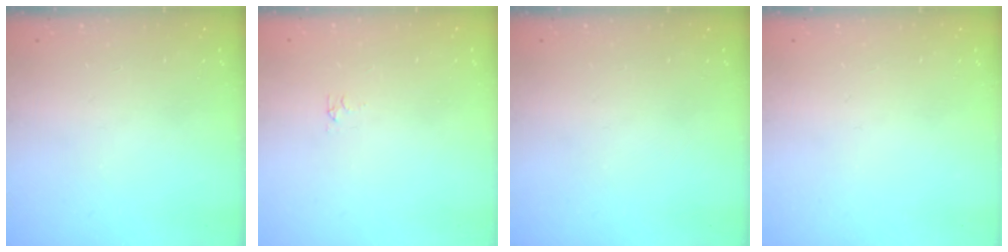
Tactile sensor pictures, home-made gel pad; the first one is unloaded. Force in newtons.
{"total": 2.9, "press": 2.9, "slide": 0.5}
{"total": 0.0}
{"total": 0.0}